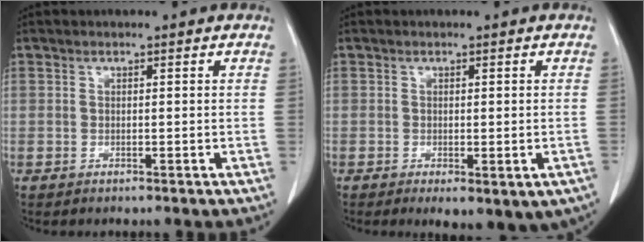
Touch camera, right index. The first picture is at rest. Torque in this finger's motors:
{"motor_torque": [1.04, -1.10, 0.56, 0.07]}